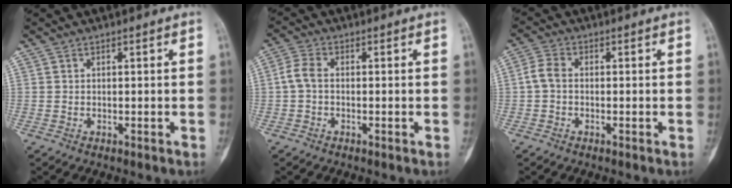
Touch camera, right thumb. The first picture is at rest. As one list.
[{"total": 3.5, "force": [-0.3, 2.2, 2.7], "torque": [-0.061, 0.009, -0.014]}, {"total": 3.4, "force": [-0.3, 2.3, 2.5], "torque": [-0.051, 0.008, -0.015]}]